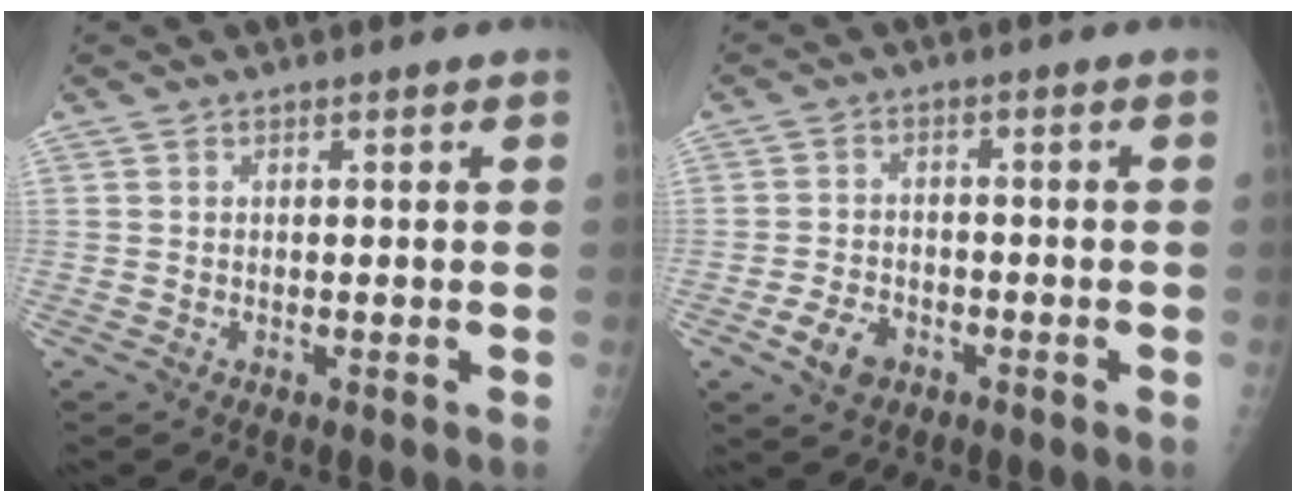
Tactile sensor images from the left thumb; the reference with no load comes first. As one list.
[{"total": 5.0, "force": [-2.6, 3.4, 2.7], "torque": [-0.043, 0.014, -0.043]}]